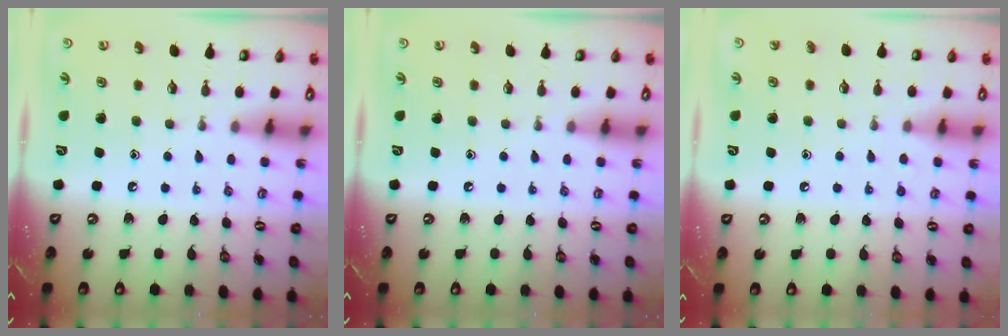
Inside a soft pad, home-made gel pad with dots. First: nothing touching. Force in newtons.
{"total": 0.0}
{"total": 3.2, "press": 3.2, "slide": 0.3}